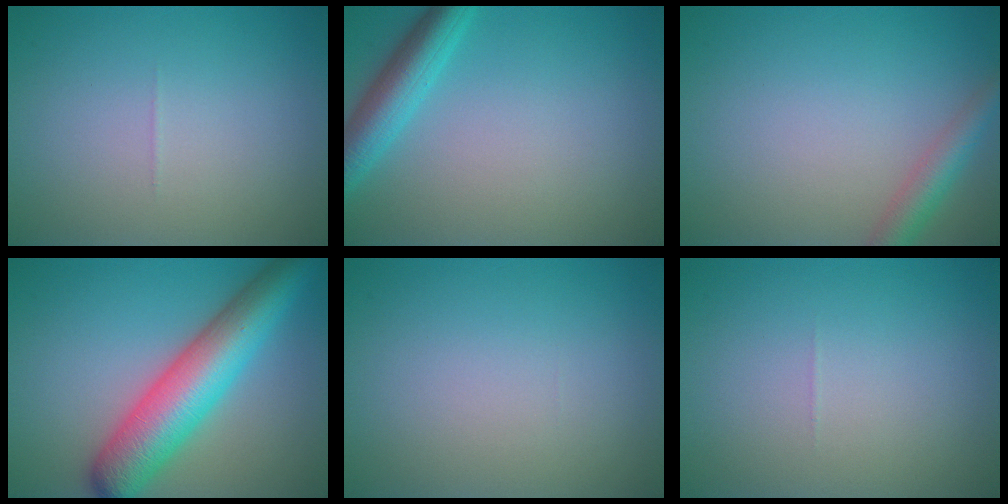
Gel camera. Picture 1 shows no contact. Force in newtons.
{"total": 4.2, "press": 4.2, "slide": 0.1}
{"total": 2.8, "press": 2.8, "slide": 0.1}
{"total": 9.0, "press": 9.0, "slide": 0.1}
{"total": 0.0}
{"total": 0.0}